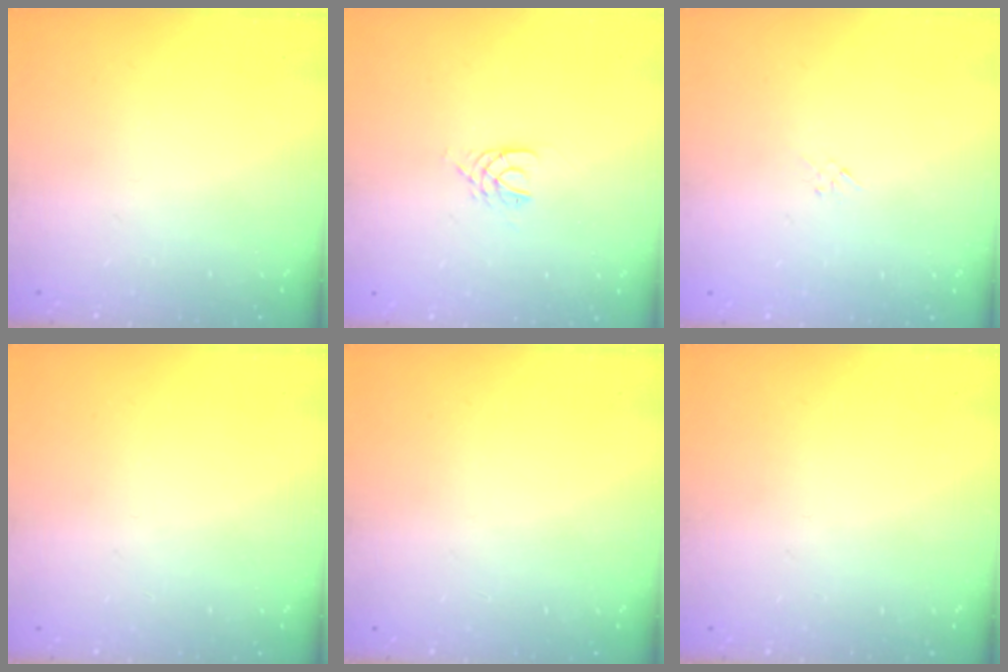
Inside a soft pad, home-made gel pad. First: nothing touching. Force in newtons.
{"total": 3.5, "press": 3.5, "slide": 0.5}
{"total": 1.3, "press": 1.3, "slide": 0.4}
{"total": 0.0}
{"total": 0.0}
{"total": 0.0}